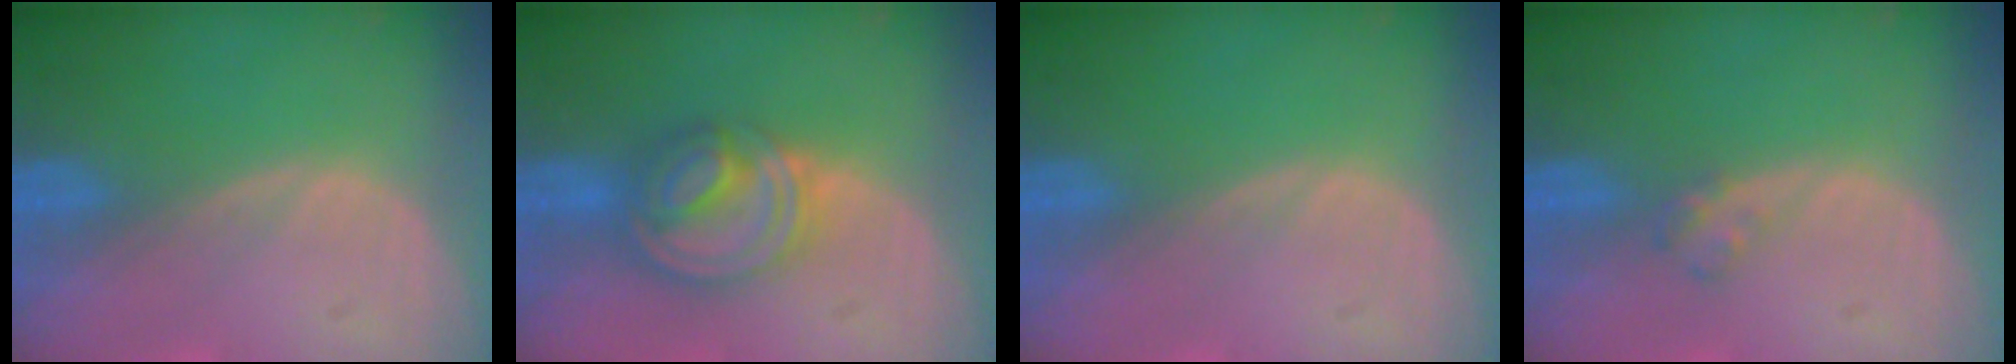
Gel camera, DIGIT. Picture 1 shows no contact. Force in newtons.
{"total": 7.6, "press": 6.6, "slide": 3.8}
{"total": 0.0}
{"total": 1.6, "press": 1.6, "slide": 0.2}